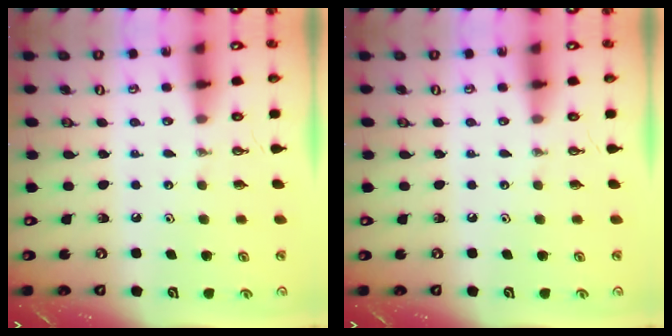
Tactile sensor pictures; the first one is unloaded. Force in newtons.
{"total": 0.0}